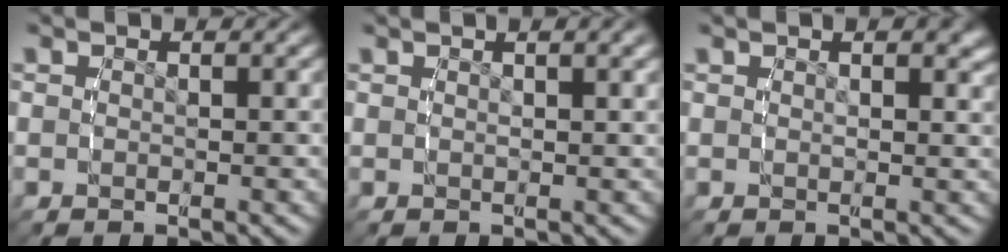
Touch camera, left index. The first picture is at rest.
{"total": 1.5, "force": [0.8, -0.3, 1.3], "torque": [-0.014, 0.002, 0.018]}
{"total": 1.5, "force": [0.9, 0.2, 1.2], "torque": [-0.012, -0.003, 0.017]}